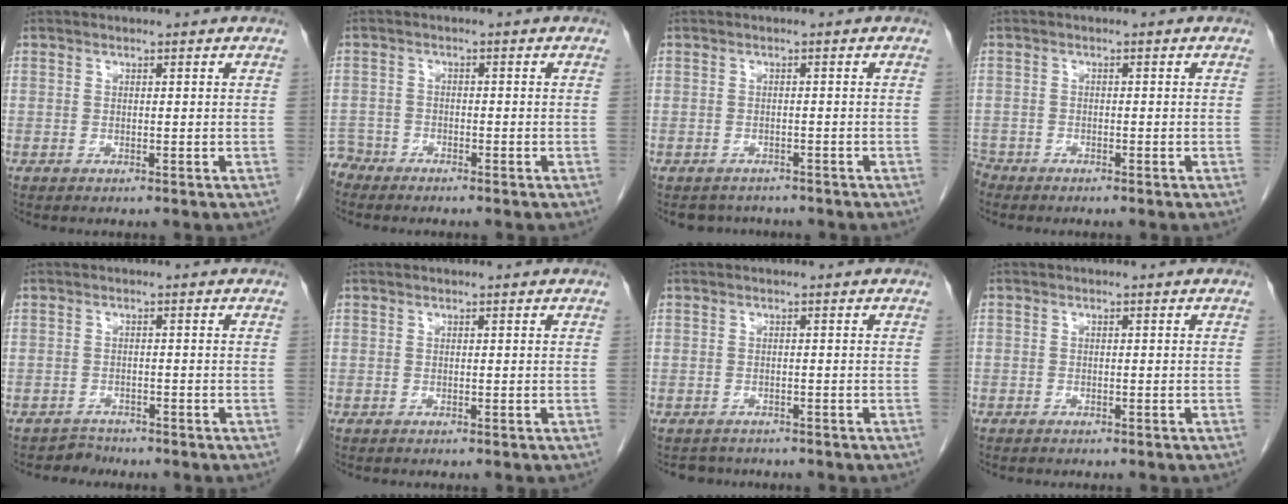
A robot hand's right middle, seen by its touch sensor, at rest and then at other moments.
{"total": 3.2, "force": [-3.0, 0.9, -0.6], "torque": [0.014, -0.002, -0.059]}
{"total": 3.3, "force": [-3.0, 1.5, -0.1], "torque": [0.001, 0.001, -0.043]}
{"total": 2.3, "force": [-2.1, 0.8, 0.0], "torque": [0.002, -0.002, -0.040]}
{"total": 1.7, "force": [-1.4, 0.4, -0.9], "torque": [0.021, -0.003, -0.026]}
{"total": 0.0}
{"total": 2.4, "force": [-2.2, 1.1, -0.2], "torque": [-0.001, -0.001, -0.032]}
{"total": 0.5, "force": [-0.4, 0.4, 0.0], "torque": [-0.001, 0.004, -0.006]}